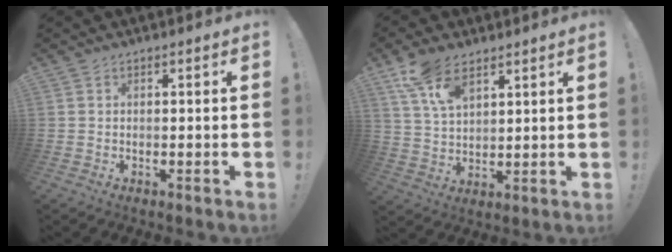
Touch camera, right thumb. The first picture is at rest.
{"total": 10.6, "force": [7.2, 5.2, 5.9], "torque": [-0.110, -0.029, 0.138]}